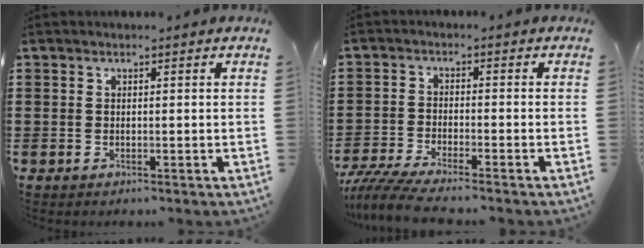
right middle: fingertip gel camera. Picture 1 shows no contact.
{"total": 4.6, "force": [-4.2, 0.0, 1.8], "torque": [-0.053, -0.016, -0.087]}